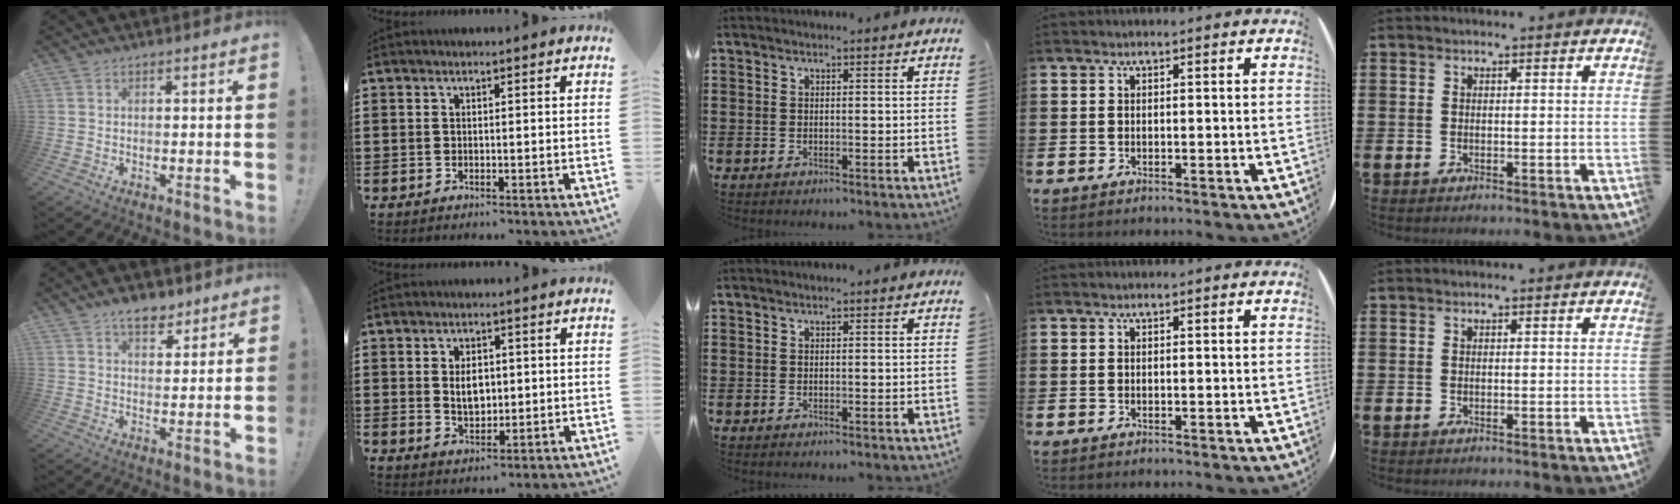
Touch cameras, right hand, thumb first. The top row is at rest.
{"thumb": {"total": 7.1, "force": [5.2, 3.9, 2.9], "torque": [-0.027, -0.027, 0.093]}, "index": {"total": 4.1, "force": [0.3, 2.5, 3.3], "torque": [-0.053, 0.001, 0.000]}}